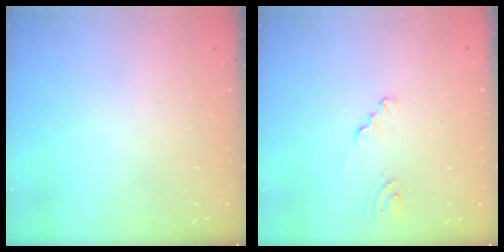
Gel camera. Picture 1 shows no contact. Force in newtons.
{"total": 1.3, "press": 1.3, "slide": 0.1}